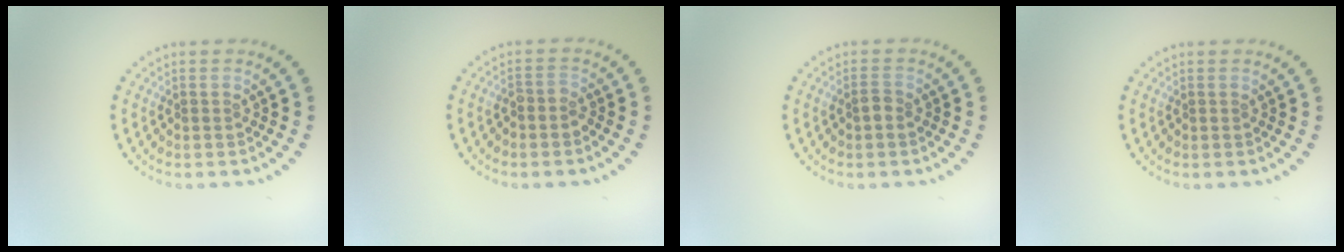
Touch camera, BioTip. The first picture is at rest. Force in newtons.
{"total": 1.1, "press": 0.8, "slide": 0.7}
{"total": 0.8, "press": 0.7, "slide": 0.2}
{"total": 0.0}